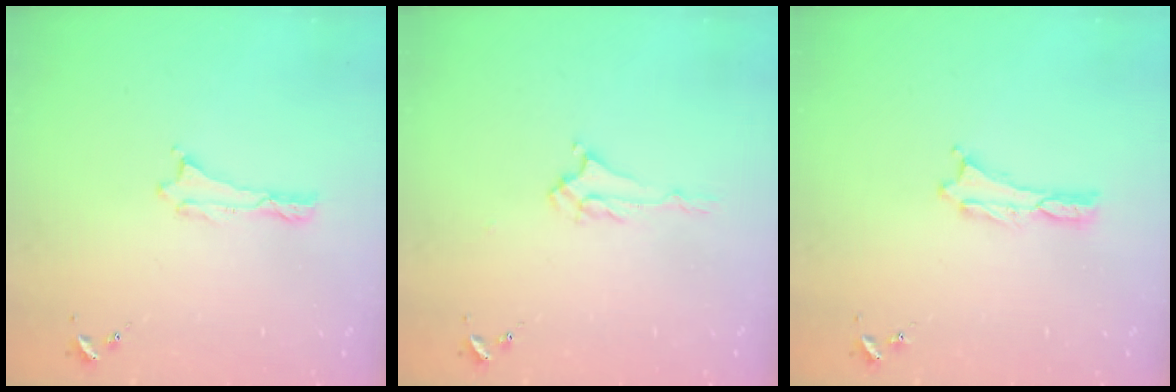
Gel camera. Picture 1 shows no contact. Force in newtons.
{"total": 1.3, "press": 1.3, "slide": 0.2}
{"total": 0.0}